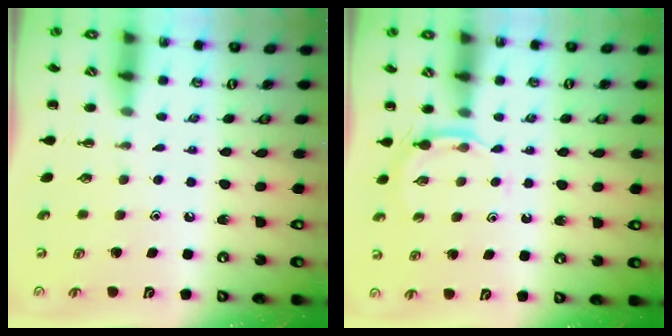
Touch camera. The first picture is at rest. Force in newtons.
{"total": 5.4, "press": 5.4, "slide": 1.0}